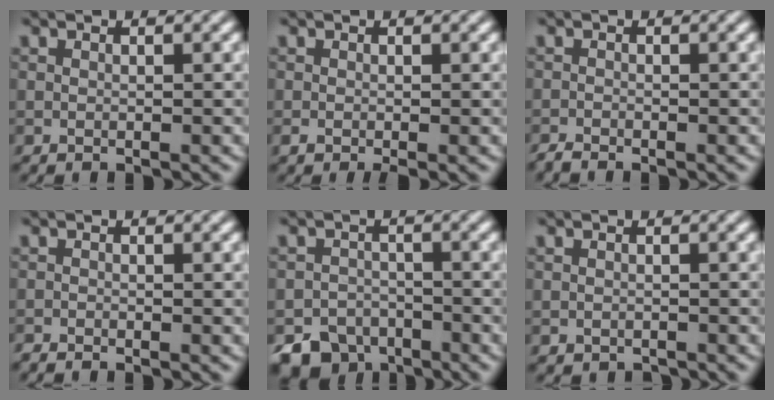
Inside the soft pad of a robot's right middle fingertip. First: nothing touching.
{"total": 1.3, "force": [-0.5, 0.7, 1.0], "torque": [-0.021, -0.005, -0.011]}
{"total": 1.1, "force": [-1.0, 0.0, 0.2], "torque": [-0.004, -0.002, -0.023]}
{"total": 1.1, "force": [-1.1, 0.1, 0.1], "torque": [-0.002, -0.003, -0.024]}
{"total": 7.2, "force": [-5.5, 4.4, 1.2], "torque": [-0.004, -0.011, -0.085]}
{"total": 0.8, "force": [-0.6, 0.5, -0.1], "torque": [0.007, -0.005, -0.013]}